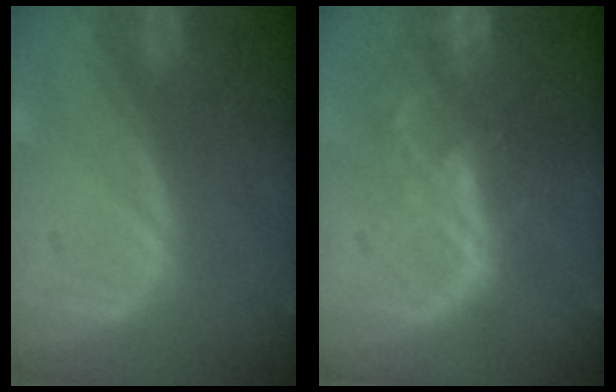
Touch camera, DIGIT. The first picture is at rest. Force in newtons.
{"total": 8.8, "press": 7.6, "slide": 4.5}